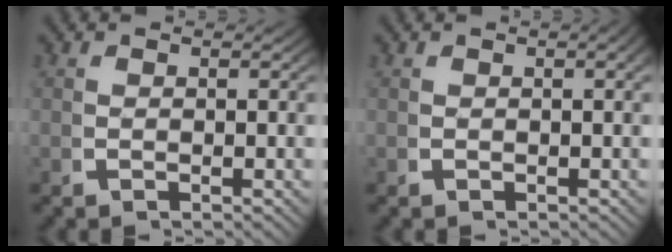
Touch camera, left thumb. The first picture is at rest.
{"total": 1.0, "force": [0.1, 0.2, 0.9], "torque": [-0.011, 0.003, 0.001]}